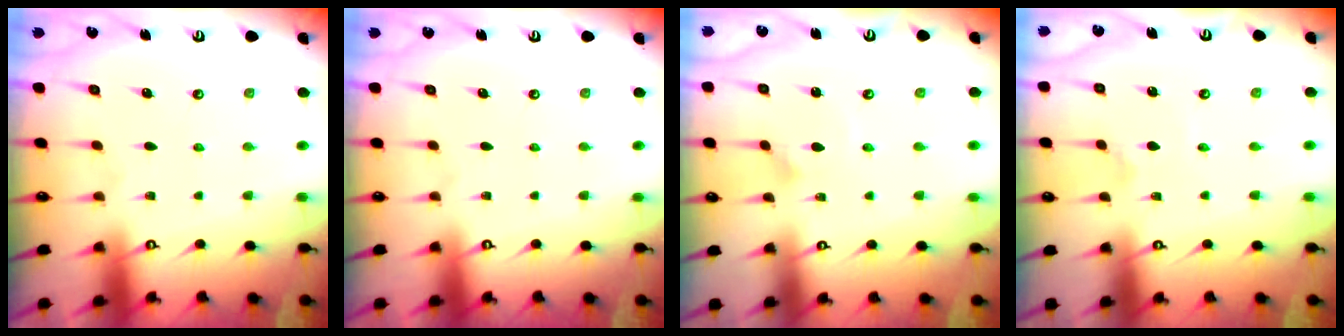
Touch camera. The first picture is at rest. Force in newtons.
{"total": 0.0}
{"total": 2.2, "press": 2.2, "slide": 0.2}
{"total": 0.0}